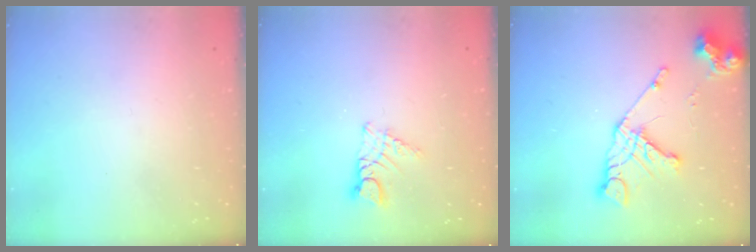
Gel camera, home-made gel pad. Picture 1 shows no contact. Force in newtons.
{"total": 4.9, "press": 4.8, "slide": 0.4}
{"total": 14.9, "press": 14.8, "slide": 1.7}